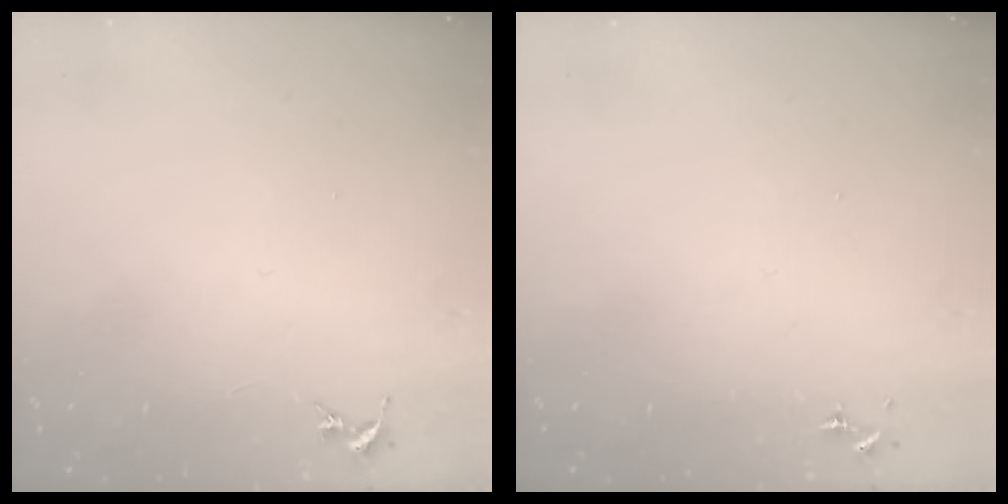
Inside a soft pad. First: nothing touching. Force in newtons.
{"total": 0.0}